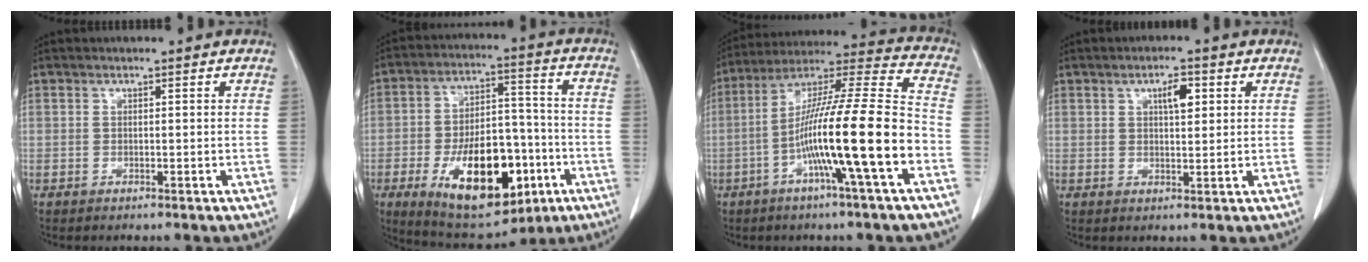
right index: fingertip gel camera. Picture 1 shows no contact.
{"total": 18.8, "force": [-7.2, 8.7, 15.0], "torque": [-0.245, 0.012, -0.100]}
{"total": 19.0, "force": [-6.1, -0.2, 18.0], "torque": [-0.312, 0.003, -0.112]}
{"total": 3.6, "force": [1.4, 1.2, 3.1], "torque": [-0.051, 0.002, 0.023]}